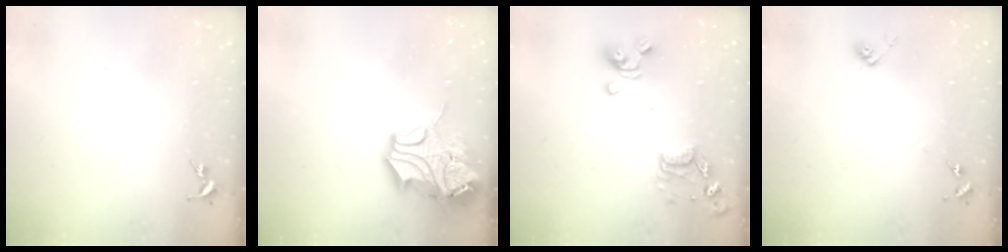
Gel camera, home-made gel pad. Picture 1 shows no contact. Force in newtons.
{"total": 16.4, "press": 16.3, "slide": 2.2}
{"total": 14.6, "press": 14.6, "slide": 1.4}
{"total": 6.2, "press": 6.2, "slide": 0.5}